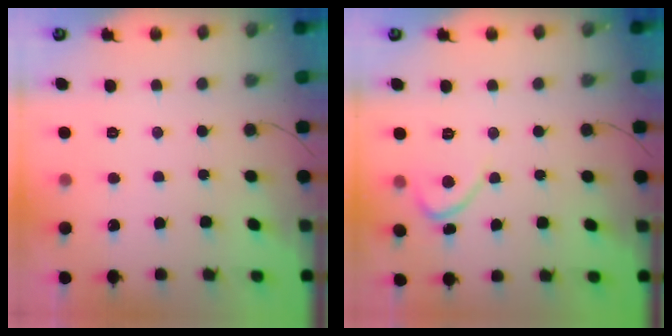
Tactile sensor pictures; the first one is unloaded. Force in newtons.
{"total": 2.7, "press": 2.7, "slide": 0.2}